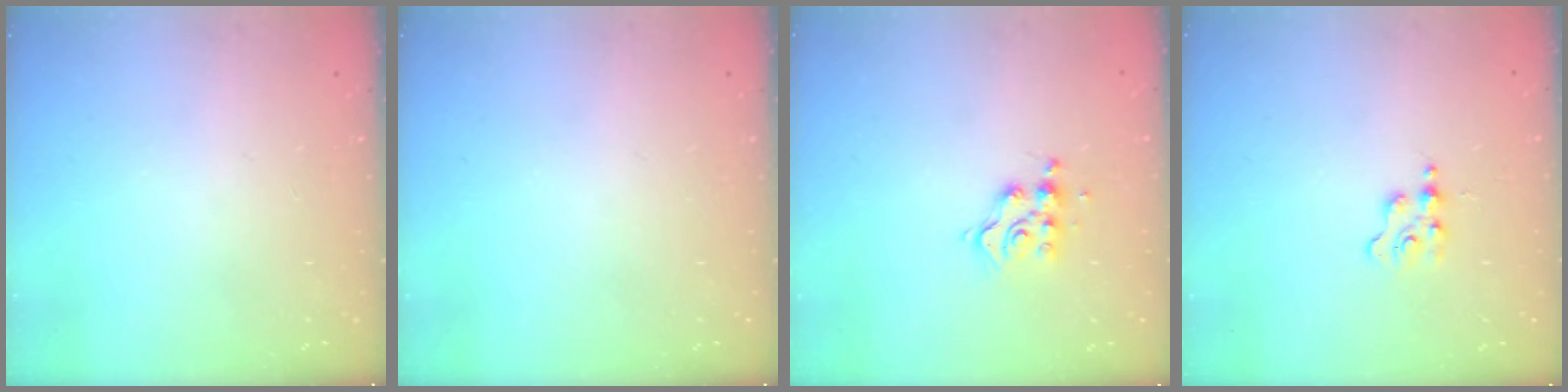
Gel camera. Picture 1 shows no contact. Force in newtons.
{"total": 0.0}
{"total": 7.4, "press": 7.4, "slide": 0.5}
{"total": 1.3, "press": 1.3, "slide": 0.2}